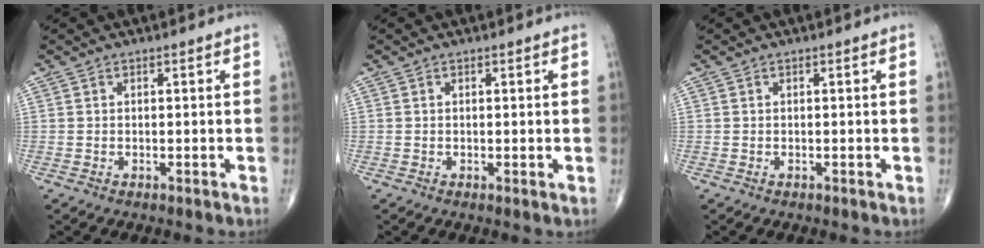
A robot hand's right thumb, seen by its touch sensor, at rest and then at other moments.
{"total": 0.5, "force": [0.0, 0.1, 0.5], "torque": [-0.012, -0.003, -0.003]}
{"total": 0.0}